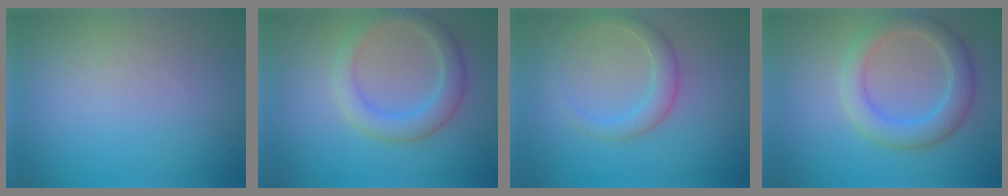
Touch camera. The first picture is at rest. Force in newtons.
{"total": 3.6, "press": 3.6, "slide": 0.1}
{"total": 2.4, "press": 2.4, "slide": 0.2}
{"total": 4.1, "press": 4.1, "slide": 0.2}